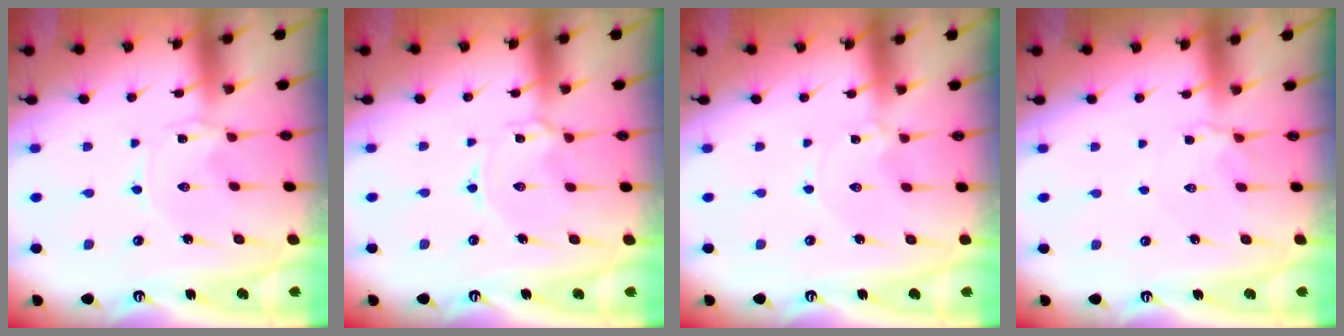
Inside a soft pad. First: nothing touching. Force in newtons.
{"total": 2.8, "press": 2.7, "slide": 0.5}
{"total": 1.2, "press": 1.2, "slide": 0.2}
{"total": 2.8, "press": 2.7, "slide": 0.5}